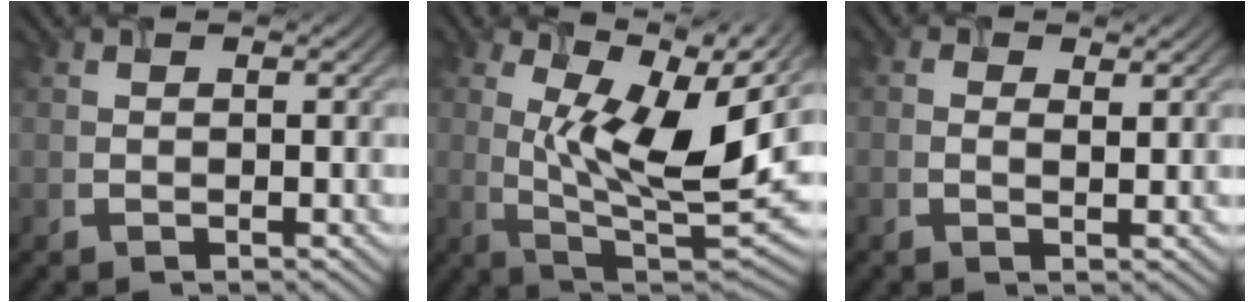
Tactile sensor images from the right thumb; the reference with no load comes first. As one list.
[{"total": 13.1, "force": [4.2, 4.9, 11.3], "torque": [-0.205, -0.011, 0.076]}, {"total": 1.0, "force": [0.3, 0.7, 0.7], "torque": [-0.009, -0.011, 0.007]}]